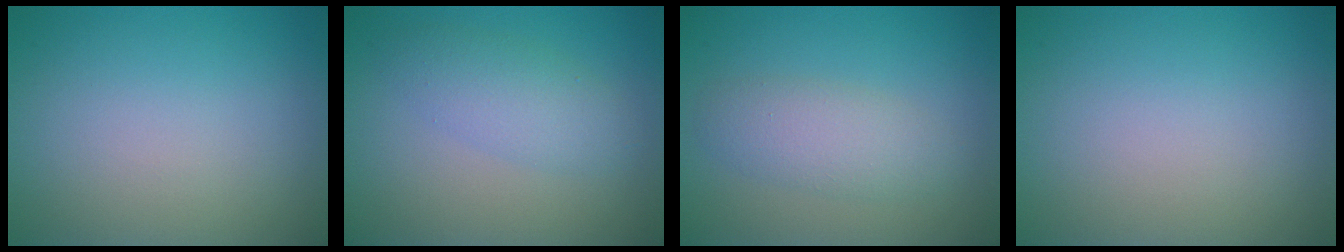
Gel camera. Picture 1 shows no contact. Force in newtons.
{"total": 3.1, "press": 3.1, "slide": 0.0}
{"total": 2.0, "press": 1.9, "slide": 0.2}
{"total": 0.0}